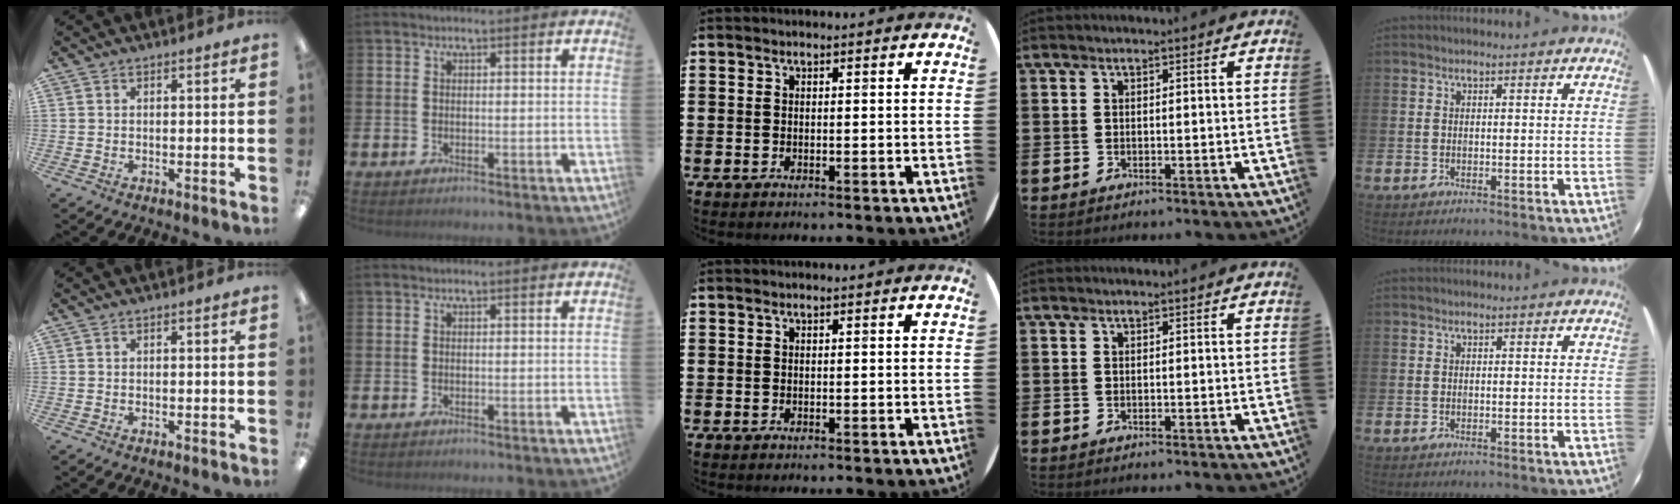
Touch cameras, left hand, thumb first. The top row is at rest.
{}